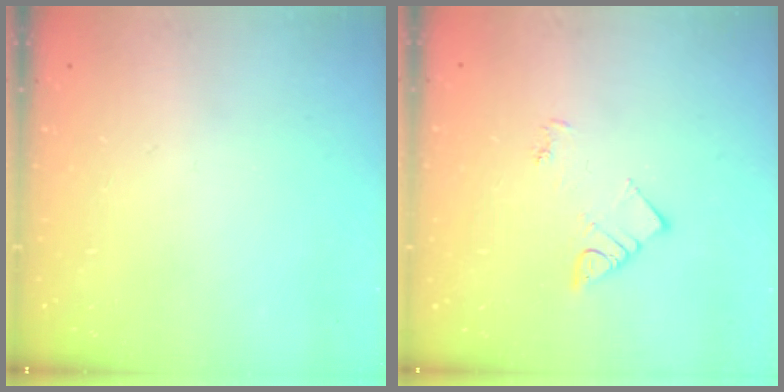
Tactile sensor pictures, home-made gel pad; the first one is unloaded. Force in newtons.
{"total": 3.8, "press": 3.8, "slide": 0.4}